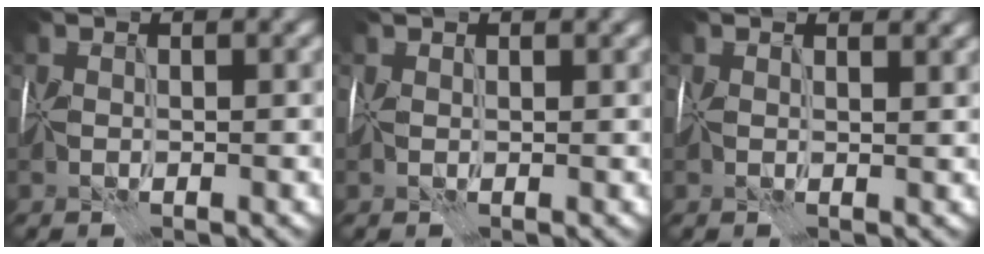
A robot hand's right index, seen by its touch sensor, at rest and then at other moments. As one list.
[{"total": 0.8, "force": [0.7, 0.4, 0.3], "torque": [-0.010, 0.003, 0.017]}, {"total": 2.3, "force": [1.7, 1.1, 1.1], "torque": [-0.022, 0.002, 0.024]}]